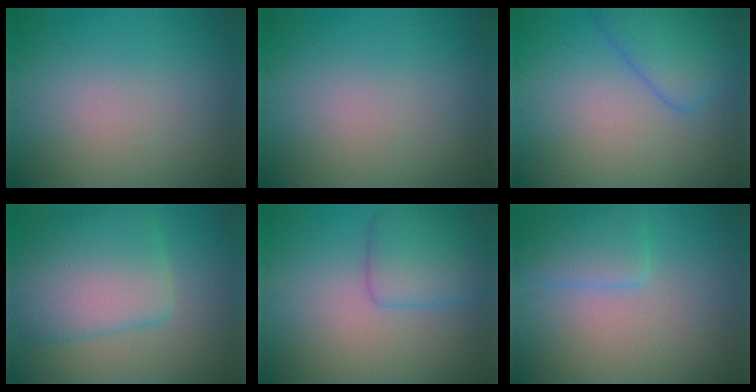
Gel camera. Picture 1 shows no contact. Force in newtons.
{"total": 0.0}
{"total": 3.9, "press": 3.9, "slide": 0.3}
{"total": 7.0, "press": 7.0, "slide": 0.2}
{"total": 3.4, "press": 3.4, "slide": 0.2}
{"total": 2.9, "press": 2.9, "slide": 0.1}